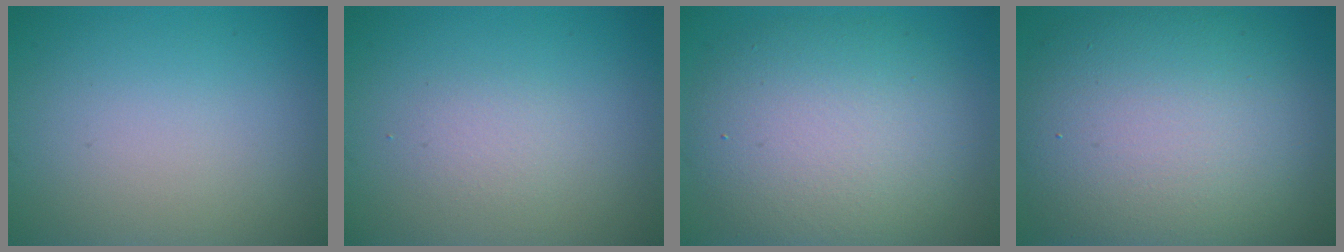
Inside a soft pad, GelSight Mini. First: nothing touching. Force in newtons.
{"total": 1.3, "press": 1.3, "slide": 0.1}
{"total": 8.6, "press": 8.6, "slide": 0.3}
{"total": 12.4, "press": 12.3, "slide": 0.7}